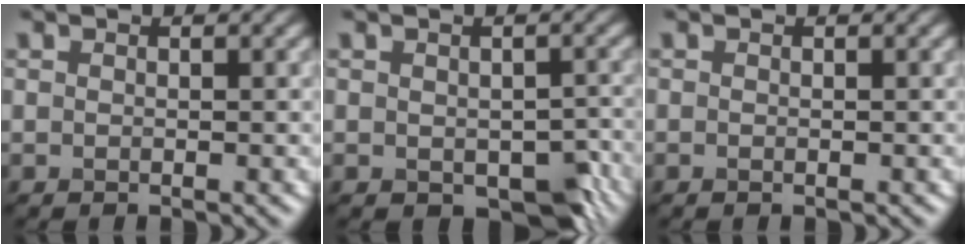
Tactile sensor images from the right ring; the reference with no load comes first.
{"total": 4.2, "force": [-1.3, 2.5, 3.1], "torque": [-0.044, -0.014, -0.009]}
{"total": 0.0}